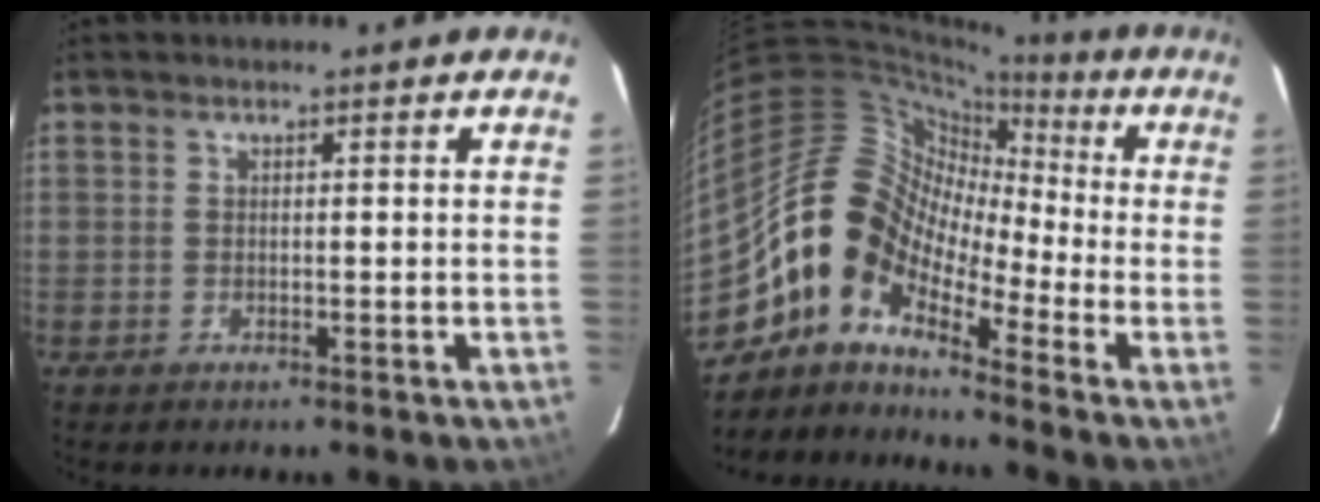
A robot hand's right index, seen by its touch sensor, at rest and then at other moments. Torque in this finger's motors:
{"motor_torque": [0.62, -0.41, 0.29, -0.03]}